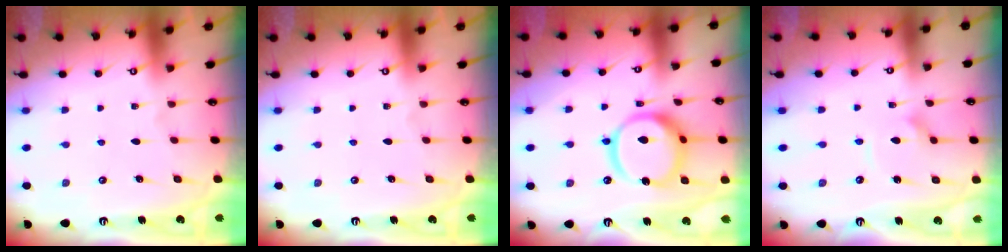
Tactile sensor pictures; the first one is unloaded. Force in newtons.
{"total": 0.0}
{"total": 16.2, "press": 16.0, "slide": 2.3}
{"total": 5.1, "press": 5.1, "slide": 0.4}